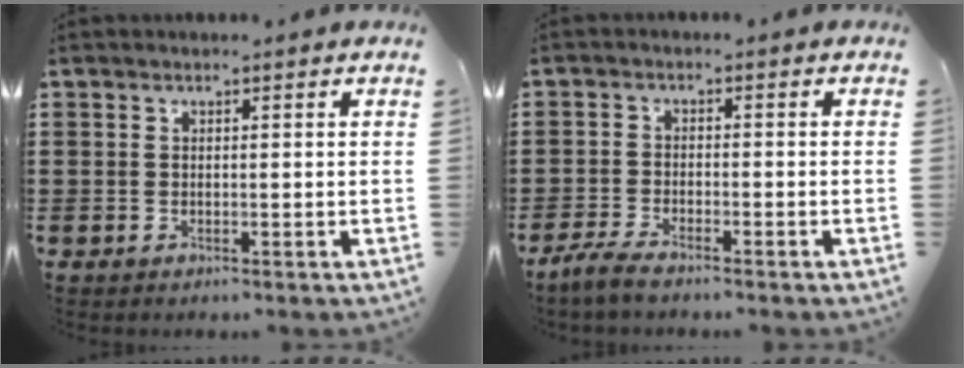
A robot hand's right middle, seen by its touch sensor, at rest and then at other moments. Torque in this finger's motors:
{"motor_torque": [2.14, 0.00, 0.19, 0.07]}